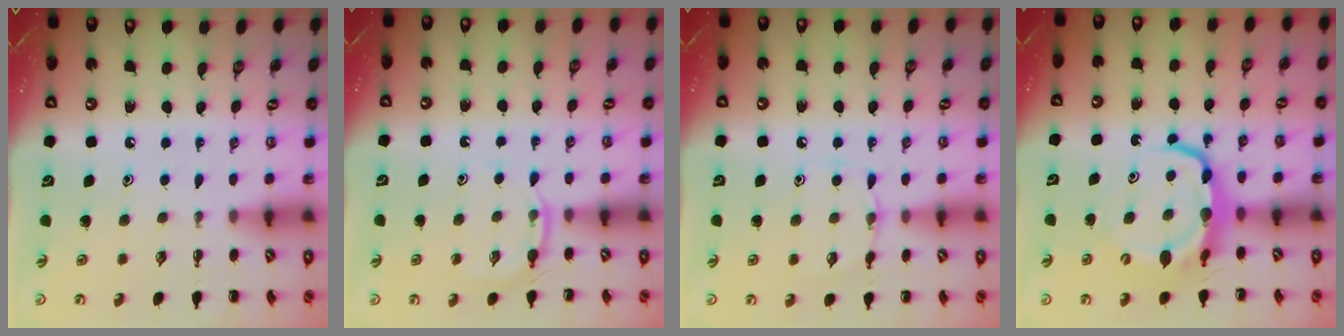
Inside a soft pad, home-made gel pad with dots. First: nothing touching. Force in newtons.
{"total": 5.0, "press": 4.8, "slide": 1.4}
{"total": 7.3, "press": 7.0, "slide": 2.1}
{"total": 8.1, "press": 8.0, "slide": 1.2}